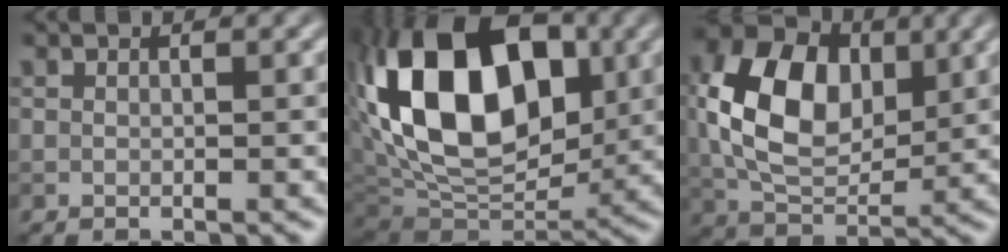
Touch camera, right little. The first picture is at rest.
{"total": 17.3, "force": [4.4, 10.8, 12.8], "torque": [-0.238, 0.033, 0.065]}
{"total": 10.1, "force": [1.5, 6.7, 7.5], "torque": [-0.152, 0.007, 0.022]}